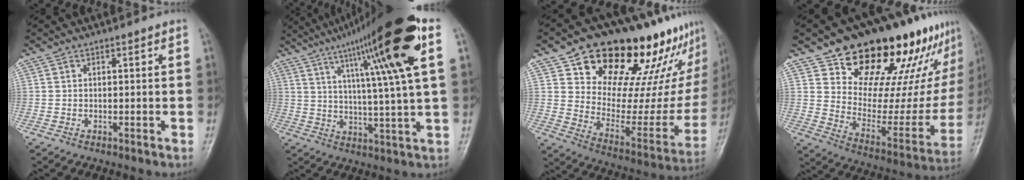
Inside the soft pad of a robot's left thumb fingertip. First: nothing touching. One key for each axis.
{"total": 22.4, "fx": 10.3, "fy": 1.4, "fz": 19.8, "tx": -0.300, "ty": -0.009, "tz": 0.157}
{"total": 29.7, "fx": 21.3, "fy": 13.6, "fz": 15.5, "tx": -0.177, "ty": -0.085, "tz": 0.304}
{"total": 28.0, "fx": 20.2, "fy": 12.5, "fz": 14.8, "tx": -0.160, "ty": -0.094, "tz": 0.291}